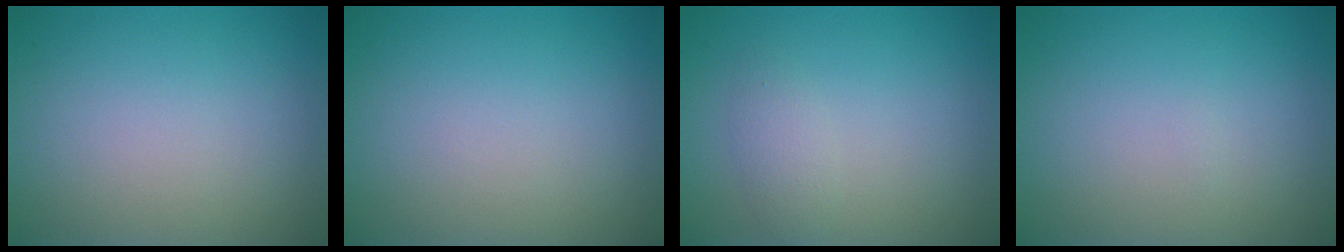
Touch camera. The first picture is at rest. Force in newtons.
{"total": 0.0}
{"total": 1.5, "press": 1.5, "slide": 0.2}
{"total": 0.0}